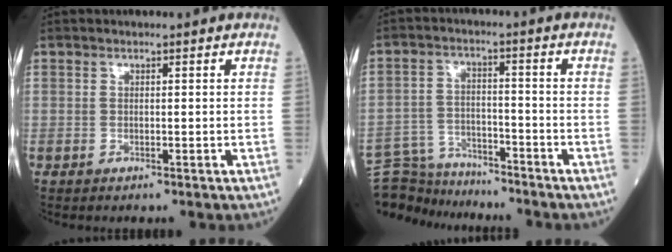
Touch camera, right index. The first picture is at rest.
{"total": 11.3, "force": [-10.8, 2.9, 1.5], "torque": [-0.039, 0.024, -0.185]}